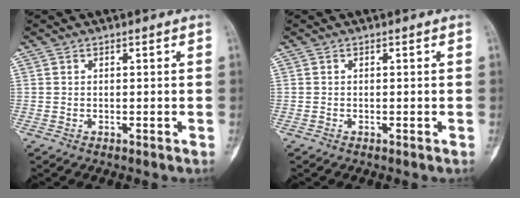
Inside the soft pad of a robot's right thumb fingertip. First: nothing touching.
{"total": 0.0}